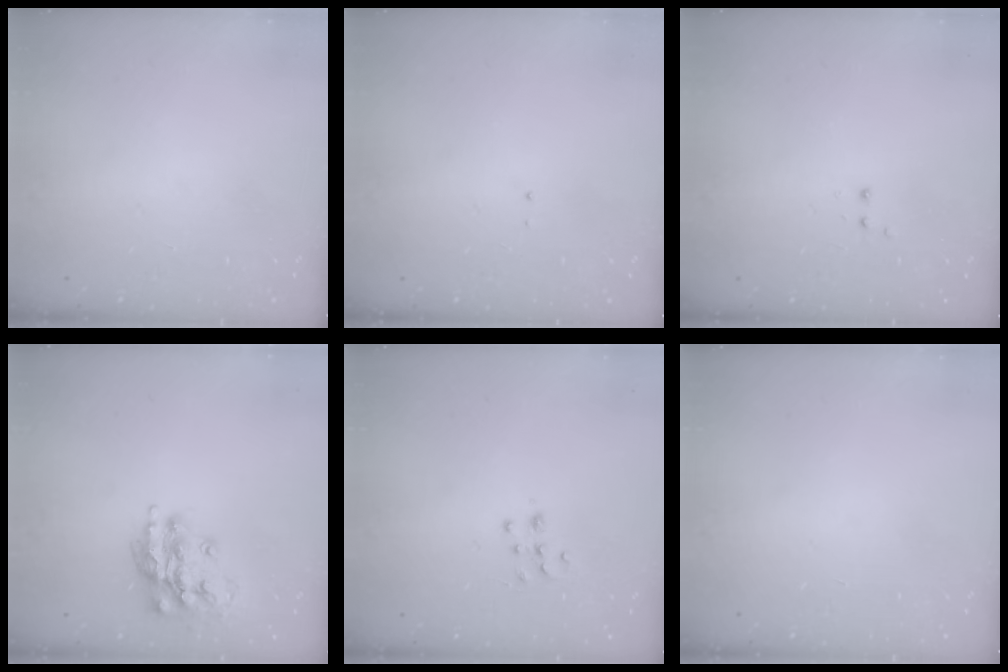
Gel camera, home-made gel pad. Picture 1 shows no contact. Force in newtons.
{"total": 0.7, "press": 0.7, "slide": 0.1}
{"total": 2.8, "press": 2.8, "slide": 0.6}
{"total": 14.9, "press": 14.9, "slide": 1.1}
{"total": 7.2, "press": 7.2, "slide": 0.5}
{"total": 0.0}